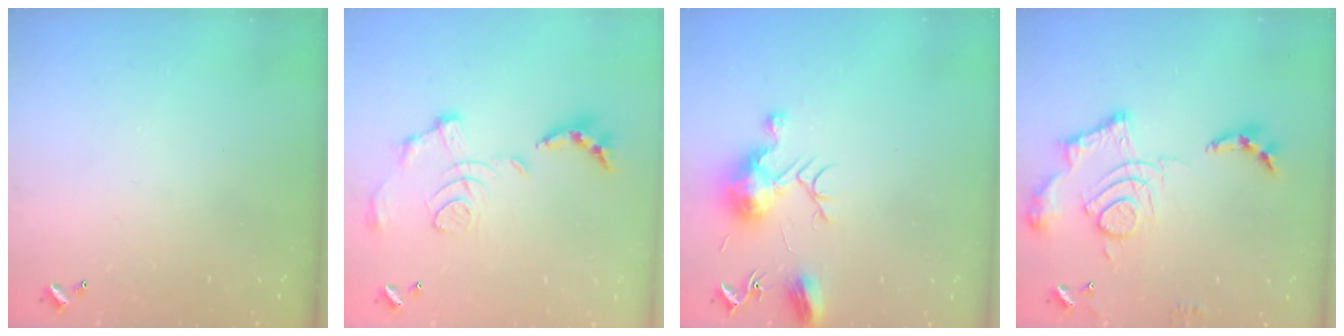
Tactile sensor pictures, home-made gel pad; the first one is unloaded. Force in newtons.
{"total": 1.5, "press": 0.8, "slide": 1.3}
{"total": 12.0, "press": 12.0, "slide": 0.5}
{"total": 16.5, "press": 16.4, "slide": 1.7}